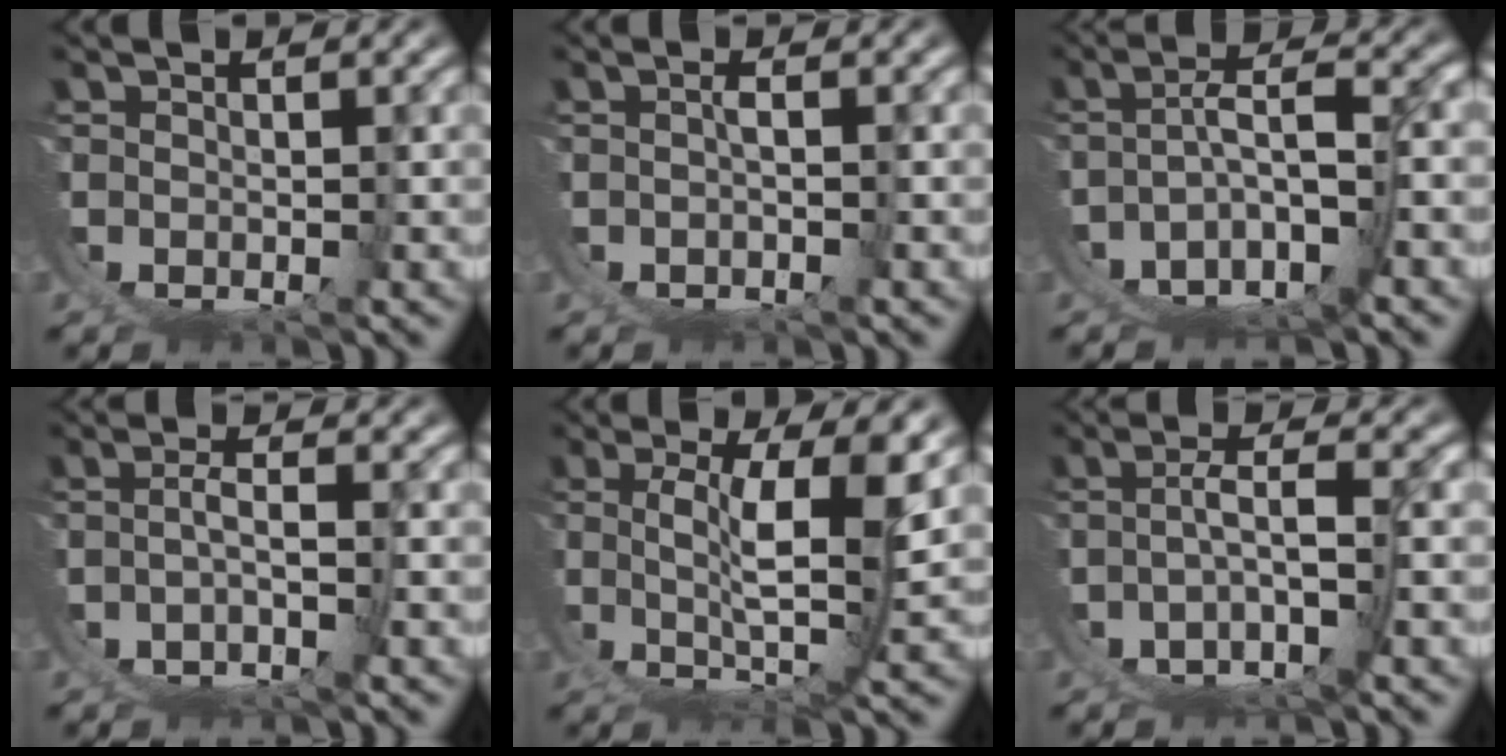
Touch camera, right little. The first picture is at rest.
{"total": 1.2, "force": [-0.6, 0.4, 1.0], "torque": [-0.013, -0.004, -0.009]}
{"total": 7.9, "force": [-3.9, 4.7, 5.1], "torque": [-0.090, -0.024, -0.053]}
{"total": 2.8, "force": [-1.8, -0.4, 2.1], "torque": [-0.027, -0.011, -0.024]}
{"total": 6.4, "force": [1.3, -0.3, 6.3], "torque": [-0.094, -0.015, 0.033]}
{"total": 4.5, "force": [-3.0, 1.0, 3.2], "torque": [-0.046, -0.009, -0.043]}